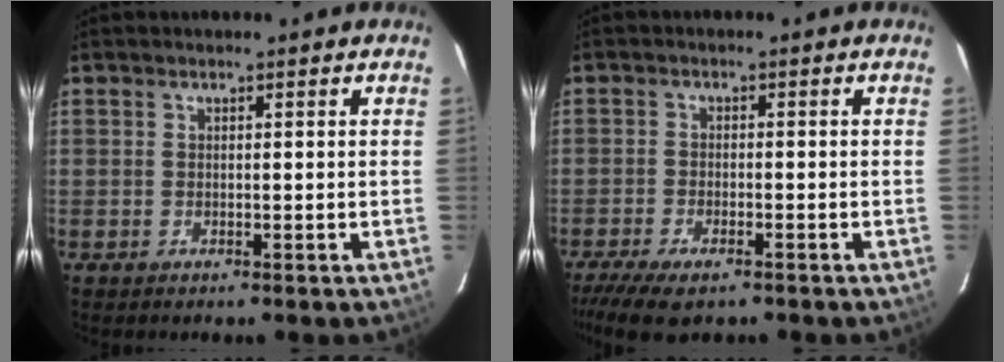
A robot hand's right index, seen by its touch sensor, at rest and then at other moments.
{"total": 9.2, "force": [-6.9, 3.0, 5.4], "torque": [-0.132, -0.030, -0.121]}